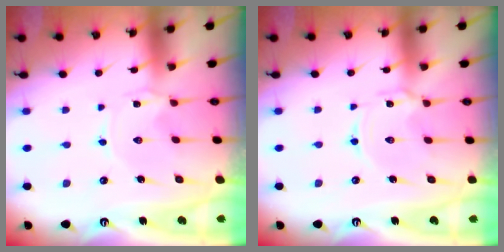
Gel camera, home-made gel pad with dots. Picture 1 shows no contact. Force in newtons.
{"total": 2.4, "press": 2.4, "slide": 0.3}